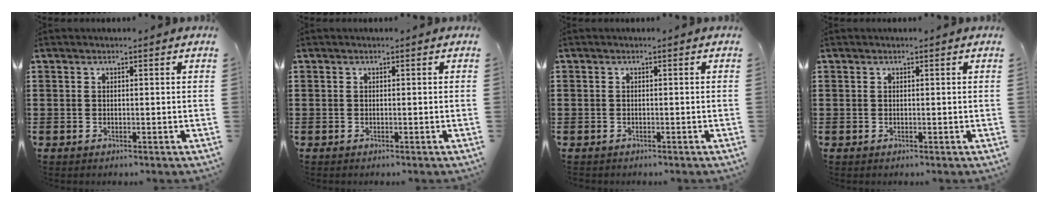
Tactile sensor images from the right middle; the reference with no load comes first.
{"total": 0.0}
{"total": 0.9, "force": [-0.6, 0.6, -0.1], "torque": [0.001, 0.005, -0.014]}
{"total": 0.0}